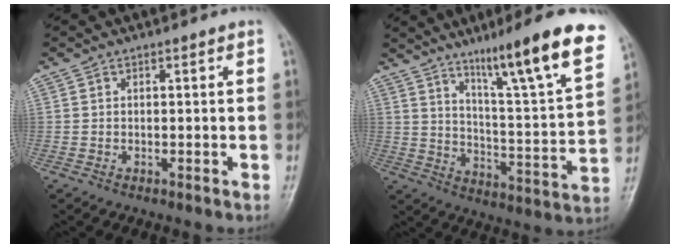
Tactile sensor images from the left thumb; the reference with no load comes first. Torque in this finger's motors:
{"motor_torque": [0.78, 0.73, 1.49, -1.28, 0.07]}